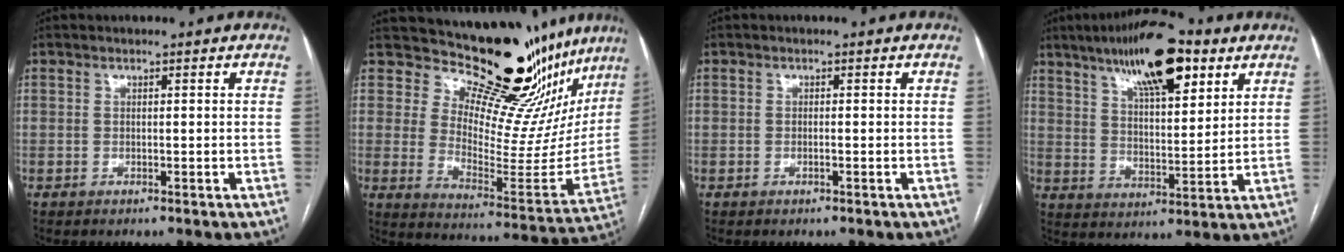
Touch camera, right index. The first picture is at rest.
{"total": 21.2, "force": [18.9, 6.3, 7.3], "torque": [-0.081, -0.082, 0.240]}
{"total": 0.5, "force": [-0.2, 0.1, 0.5], "torque": [-0.010, 0.000, -0.002]}
{"total": 15.7, "force": [9.4, 4.5, 11.8], "torque": [-0.203, 0.018, 0.160]}